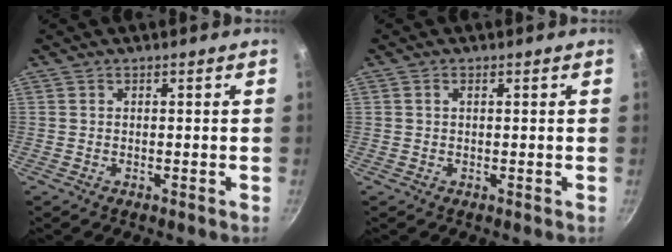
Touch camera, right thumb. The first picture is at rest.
{"total": 0.9, "force": [0.3, 0.5, 0.7], "torque": [-0.011, 0.004, 0.005]}